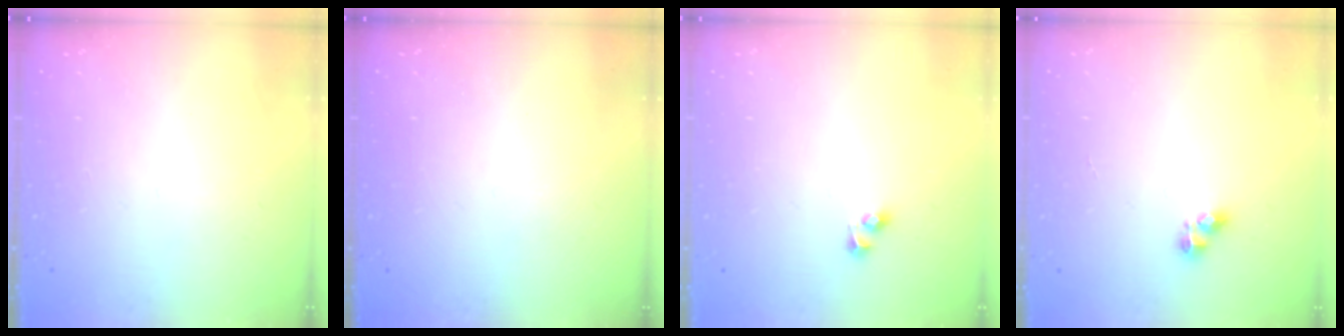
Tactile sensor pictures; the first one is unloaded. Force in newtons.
{"total": 0.7, "press": 0.6, "slide": 0.4}
{"total": 2.7, "press": 2.5, "slide": 1.2}
{"total": 6.1, "press": 6.1, "slide": 0.7}